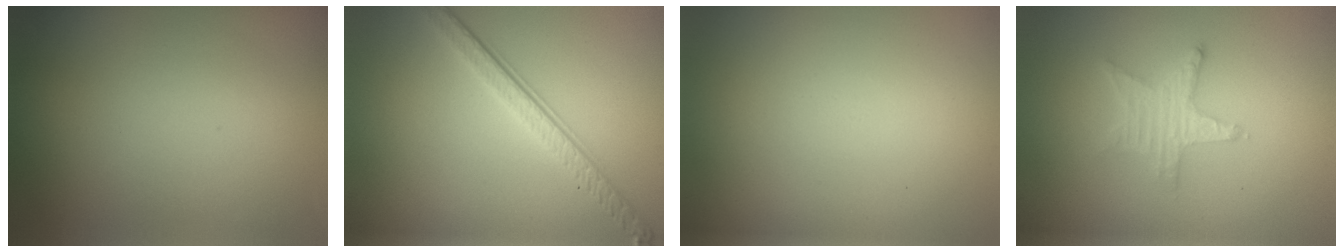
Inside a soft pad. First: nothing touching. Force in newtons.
{"total": 3.9, "press": 2.7, "slide": 2.8}
{"total": 0.0}
{"total": 2.7, "press": 2.6, "slide": 0.5}